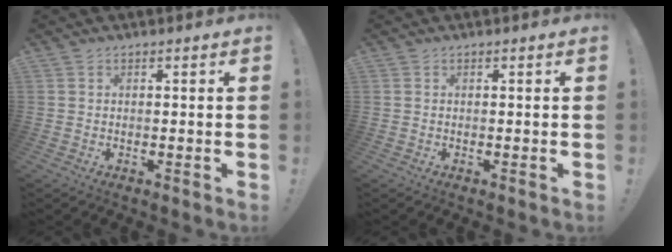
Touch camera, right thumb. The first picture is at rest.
{"total": 0.0}